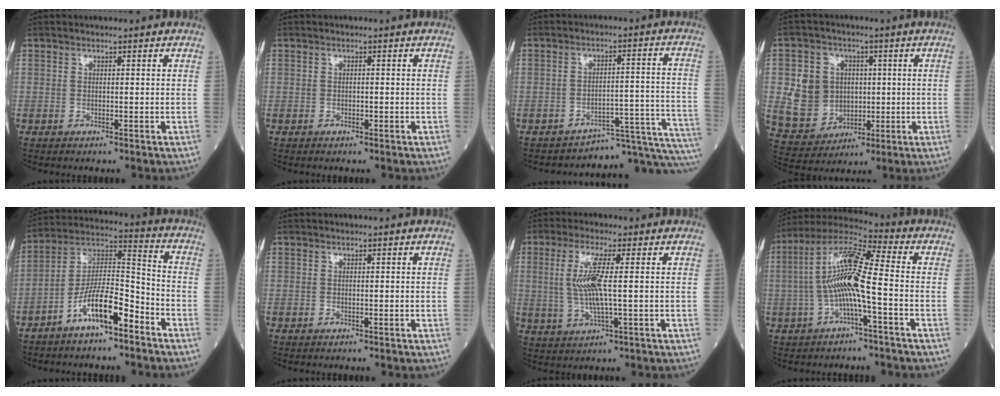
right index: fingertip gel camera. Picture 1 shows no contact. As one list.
[{"total": 0.6, "force": [-0.3, 0.3, 0.4], "torque": [-0.009, 0.000, -0.005]}, {"total": 14.2, "force": [-14.1, 0.1, 1.6], "torque": [0.012, 0.047, -0.177]}, {"total": 10.0, "force": [0.8, 8.9, 4.5], "torque": [-0.107, 0.020, 0.030]}, {"total": 11.2, "force": [-6.7, 2.4, 8.7], "torque": [-0.169, 0.011, -0.123]}, {"total": 0.0}, {"total": 6.9, "force": [0.8, 0.6, 6.9], "torque": [-0.154, 0.000, 0.015]}, {"total": 11.5, "force": [-1.5, 0.9, 11.4], "torque": [-0.232, 0.024, -0.037]}]